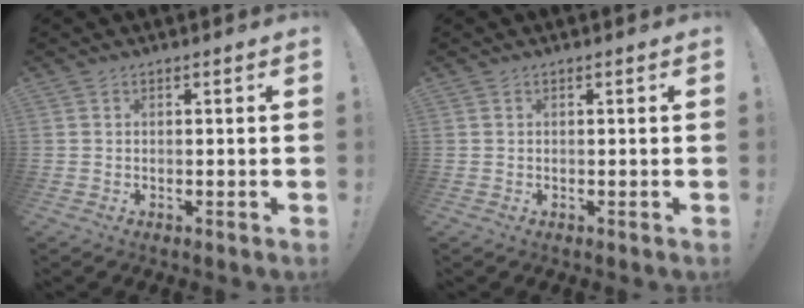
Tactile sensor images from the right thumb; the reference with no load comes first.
{"total": 0.0}